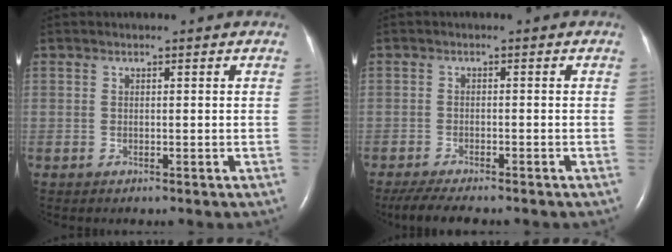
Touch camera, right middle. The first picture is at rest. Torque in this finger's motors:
{"motor_torque": [0.44, -0.41, 0.03, 0.01]}